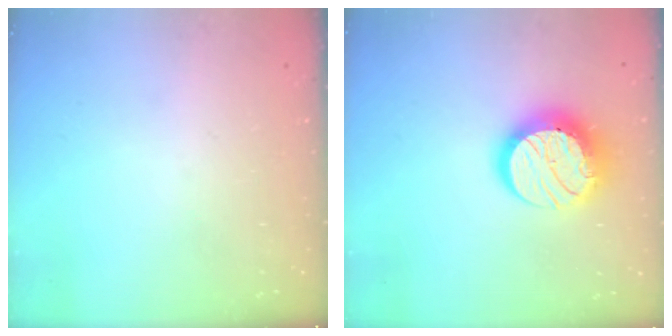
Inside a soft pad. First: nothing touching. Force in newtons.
{"total": 15.8, "press": 15.7, "slide": 1.2}